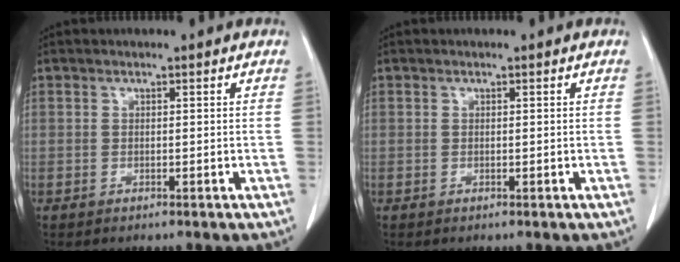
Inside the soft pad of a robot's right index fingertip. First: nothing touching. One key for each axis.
{"total": 0.0}